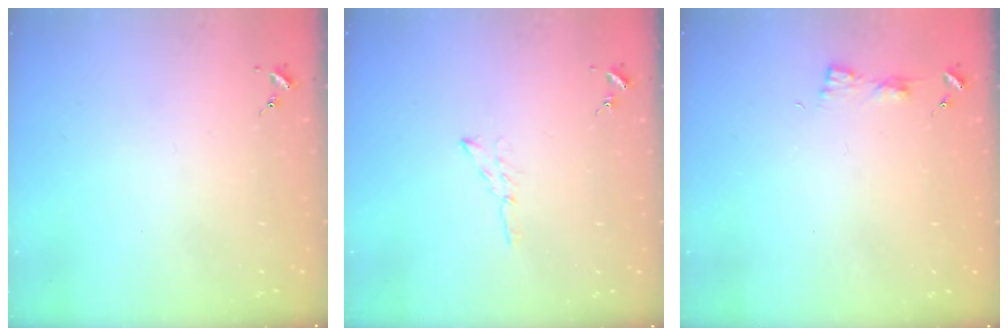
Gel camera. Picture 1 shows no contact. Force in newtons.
{"total": 4.5, "press": 4.5, "slide": 0.5}
{"total": 2.9, "press": 2.8, "slide": 0.3}